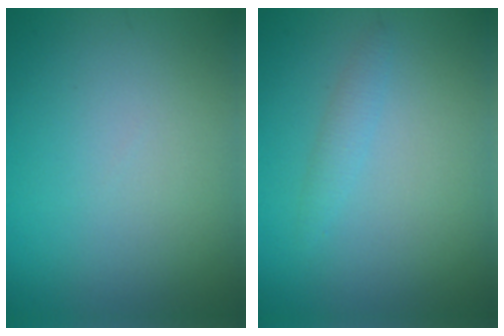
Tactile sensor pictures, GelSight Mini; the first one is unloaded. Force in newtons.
{"total": 1.2, "press": 1.2, "slide": 0.0}